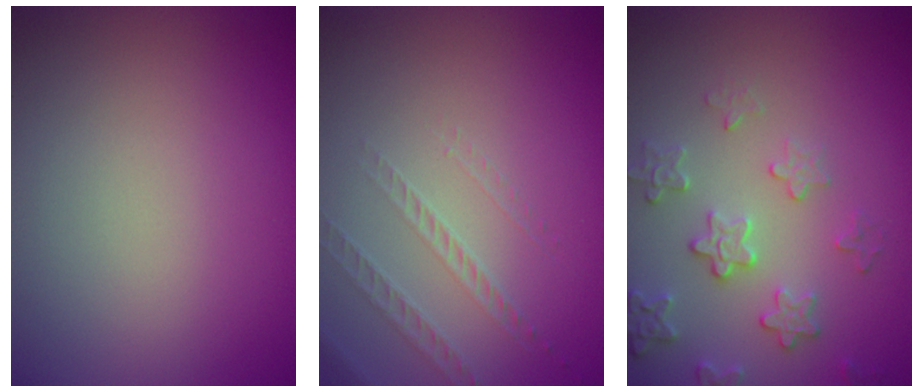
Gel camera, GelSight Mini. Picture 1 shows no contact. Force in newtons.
{"total": 1.3, "press": 0.9, "slide": 0.9}
{"total": 3.2, "press": 3.0, "slide": 0.9}